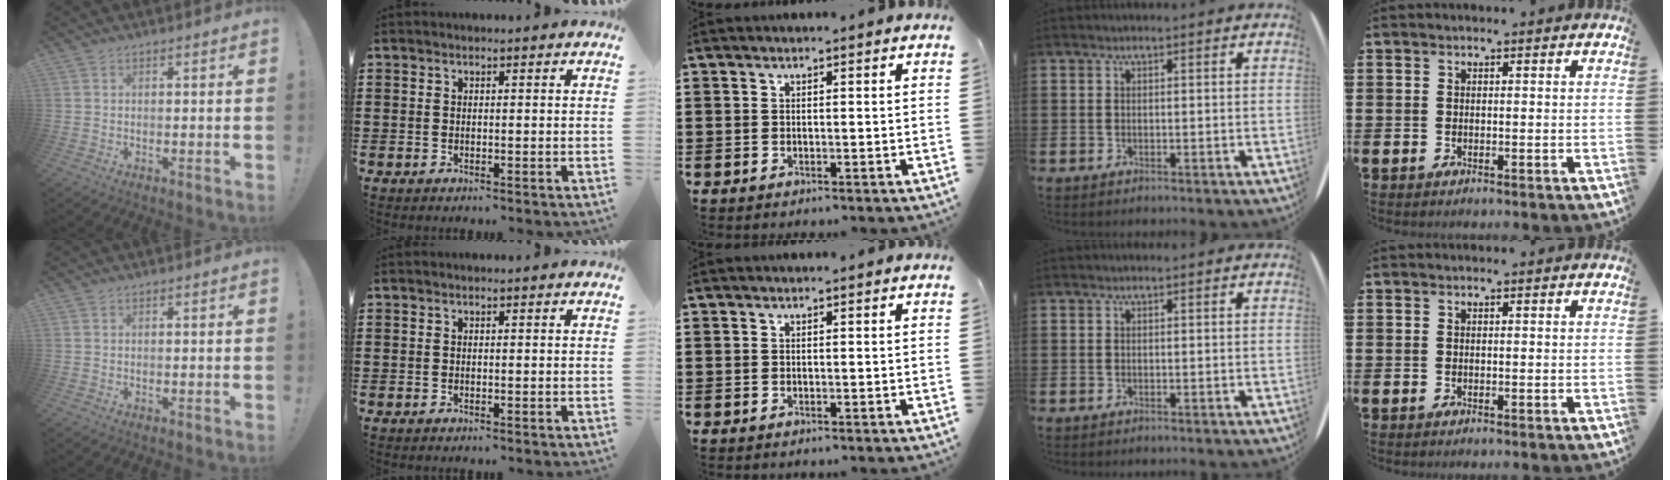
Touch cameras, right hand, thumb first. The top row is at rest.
{}